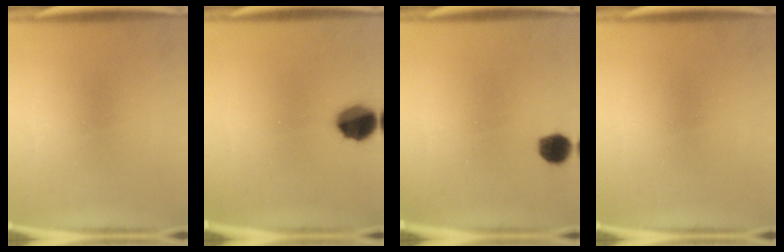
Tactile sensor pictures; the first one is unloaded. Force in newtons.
{"total": 9.6}
{"total": 5.1}
{"total": 0.0}